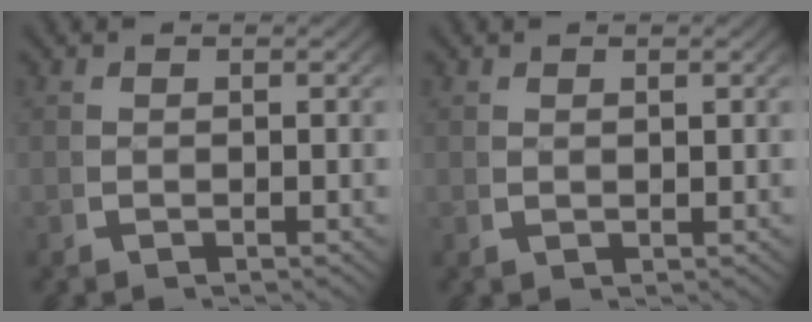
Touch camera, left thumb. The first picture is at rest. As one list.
[{"total": 0.7, "force": [0.6, 0.1, 0.3], "torque": [-0.006, -0.002, 0.018]}]